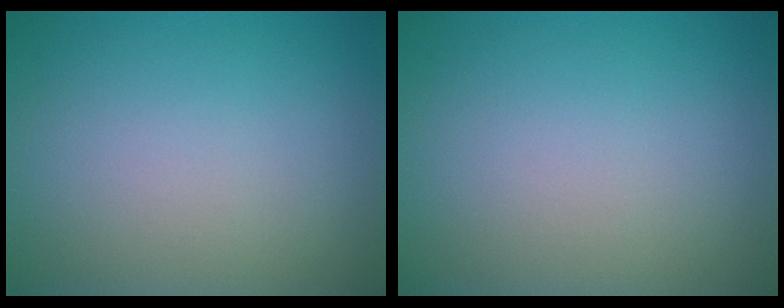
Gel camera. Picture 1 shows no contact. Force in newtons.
{"total": 0.0}